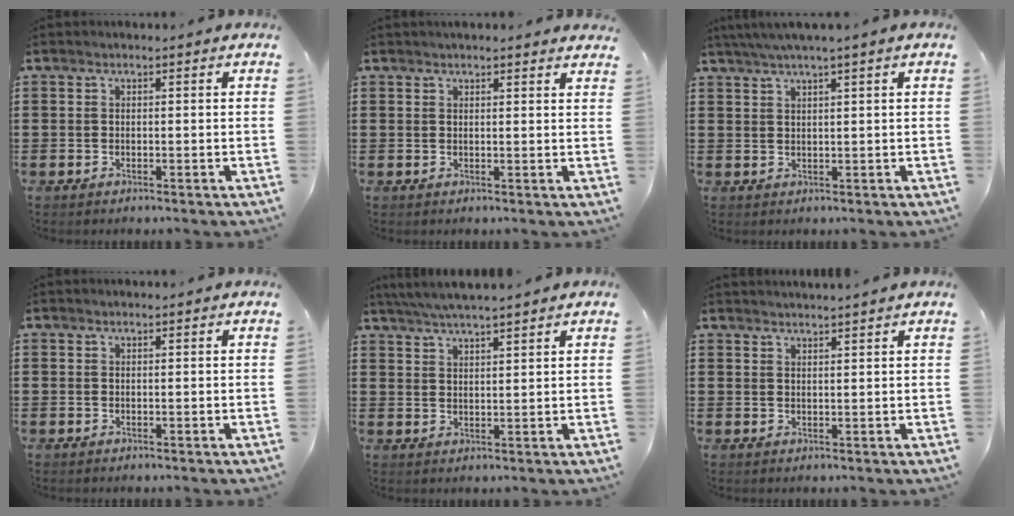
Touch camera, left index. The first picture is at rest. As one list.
[{"total": 1.5, "force": [1.4, 0.1, 0.4], "torque": [-0.011, 0.002, 0.027]}, {"total": 2.2, "force": [1.5, -0.4, 1.6], "torque": [-0.031, 0.002, 0.026]}, {"total": 0.0}, {"total": 3.9, "force": [3.6, -0.2, 1.5], "torque": [-0.040, -0.007, 0.064]}, {"total": 1.5, "force": [1.4, -0.5, 0.0], "torque": [-0.001, -0.002, 0.027]}]